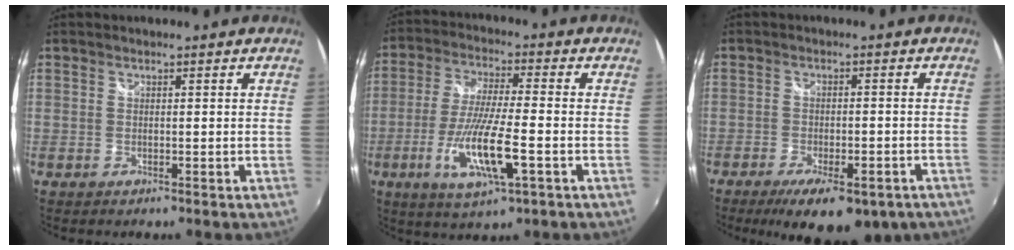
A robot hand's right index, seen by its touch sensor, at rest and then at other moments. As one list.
[{"total": 13.2, "force": [-4.6, 2.4, 12.2], "torque": [-0.245, -0.021, -0.084]}, {"total": 15.2, "force": [-10.4, 5.4, 9.7], "torque": [-0.175, -0.033, -0.140]}]